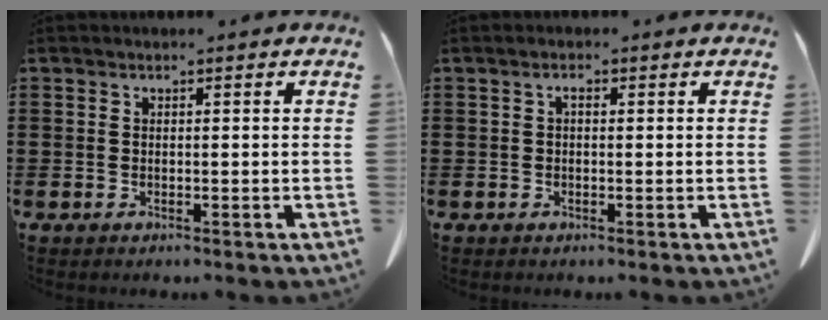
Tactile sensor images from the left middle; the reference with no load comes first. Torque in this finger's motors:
{"motor_torque": [0.62, 0.30, 0.05, 0.03]}